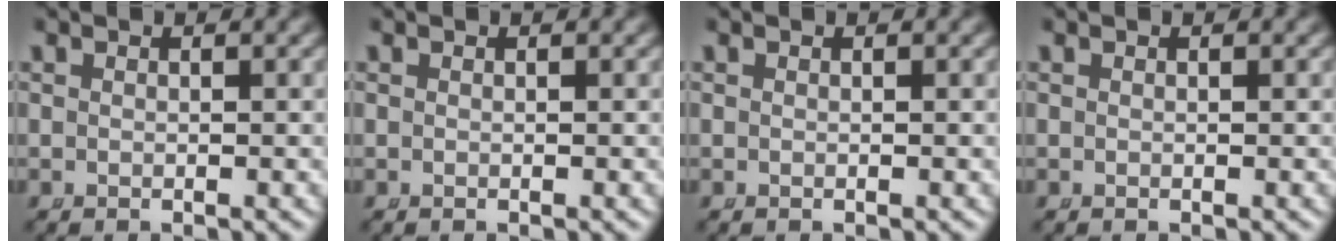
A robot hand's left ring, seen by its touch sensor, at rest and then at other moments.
{"total": 0.0}
{"total": 0.0}
{"total": 0.0}